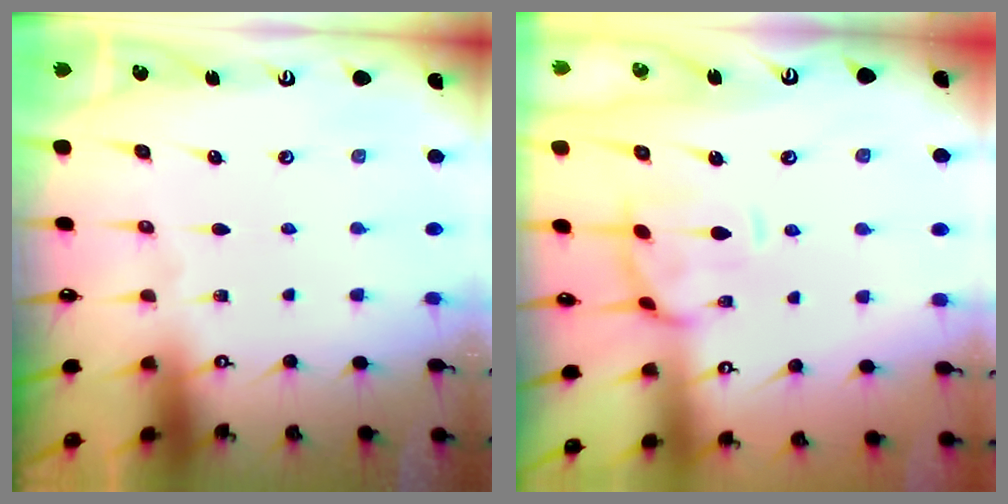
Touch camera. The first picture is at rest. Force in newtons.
{"total": 1.3, "press": 1.3, "slide": 0.3}